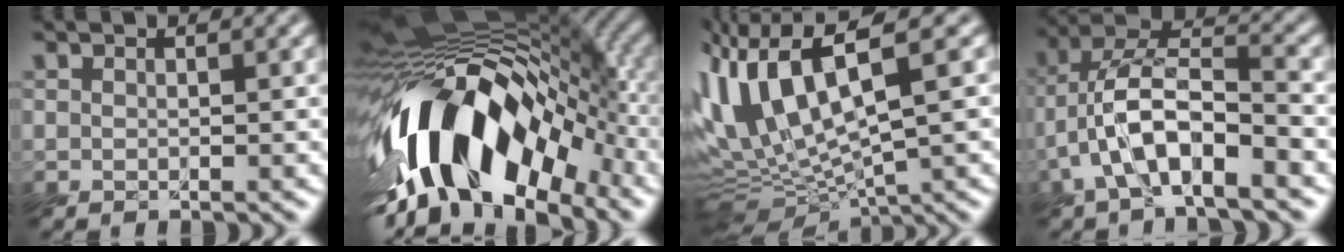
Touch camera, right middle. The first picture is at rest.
{"total": 15.3, "force": [-6.4, 8.2, 11.2], "torque": [-0.180, 0.023, -0.132]}
{"total": 10.7, "force": [2.4, 3.4, 9.8], "torque": [-0.217, 0.009, 0.051]}
{"total": 7.7, "force": [-3.7, 2.6, 6.2], "torque": [-0.121, 0.014, -0.077]}